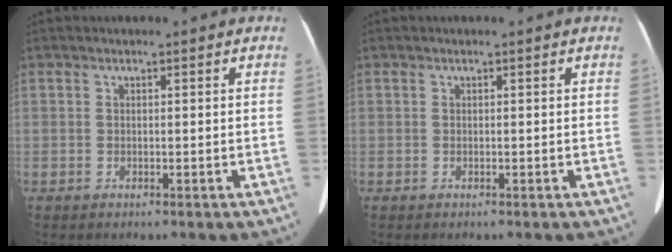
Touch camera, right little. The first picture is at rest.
{"total": 0.0}